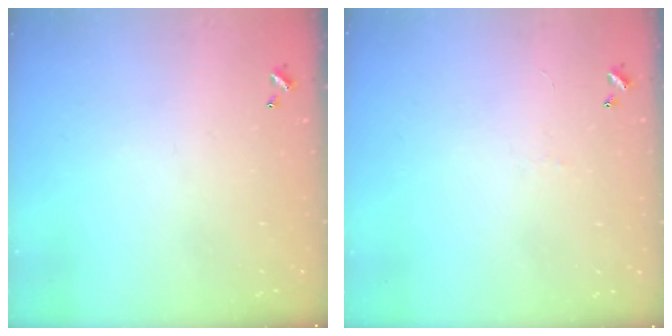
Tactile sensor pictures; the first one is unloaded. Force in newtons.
{"total": 2.7, "press": 2.6, "slide": 0.5}